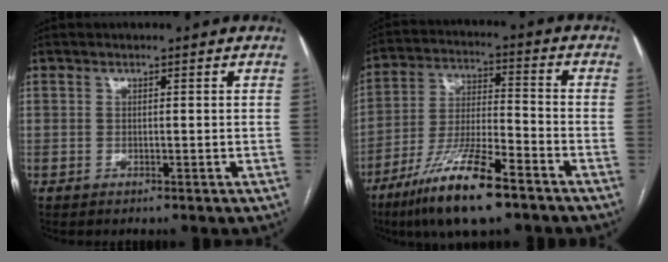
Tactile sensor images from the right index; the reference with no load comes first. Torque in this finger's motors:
{"motor_torque": [1.01, -1.12, 0.41, 0.21]}